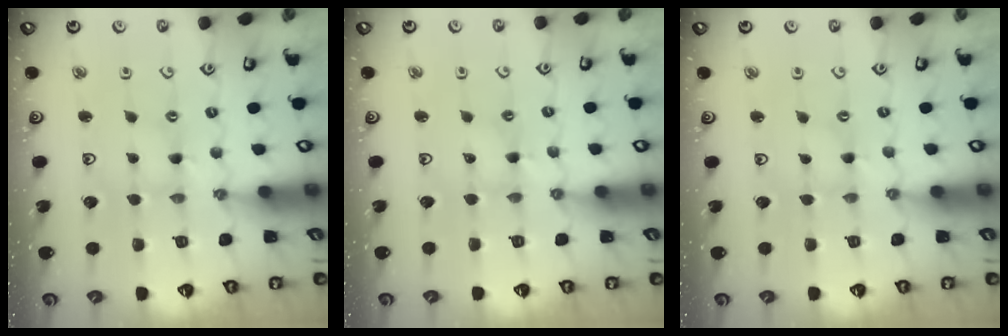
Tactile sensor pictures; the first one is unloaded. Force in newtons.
{"total": 2.2, "press": 2.2, "slide": 0.1}
{"total": 0.0}